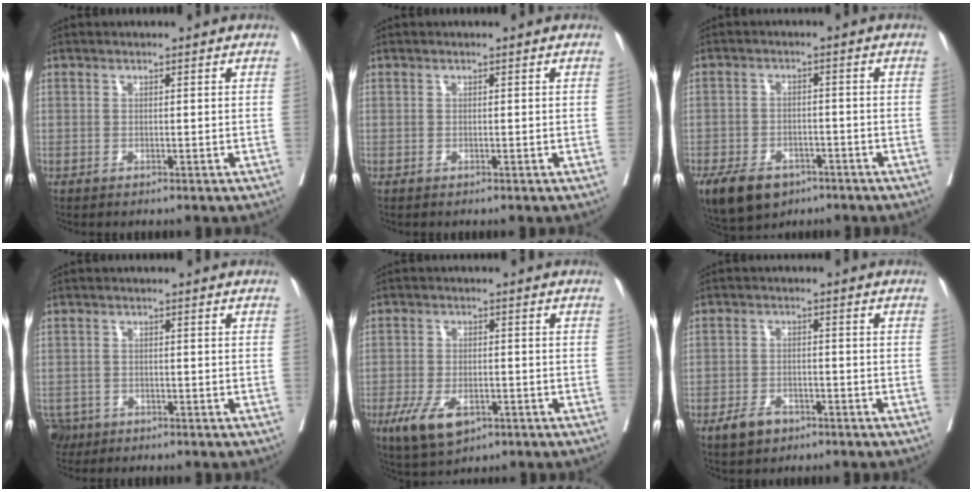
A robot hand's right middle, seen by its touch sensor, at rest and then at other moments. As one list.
[{"total": 0.0}, {"total": 9.3, "force": [-5.9, 5.6, 4.4], "torque": [-0.089, 0.000, -0.093]}, {"total": 3.4, "force": [-2.4, 2.3, 0.4], "torque": [-0.006, 0.003, -0.040]}, {"total": 7.5, "force": [-3.8, 3.6, 5.4], "torque": [-0.100, -0.010, -0.057]}, {"total": 3.9, "force": [-2.5, 2.2, 1.9], "torque": [-0.037, 0.001, -0.037]}]